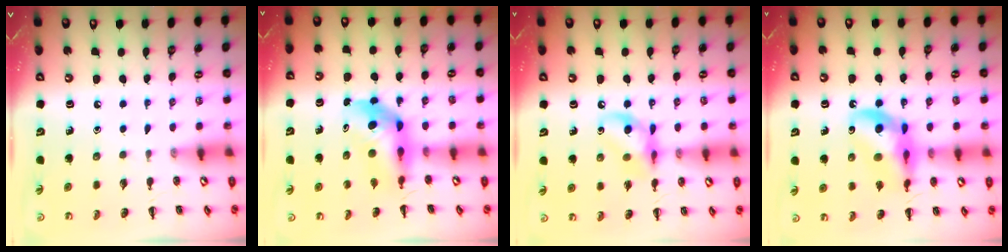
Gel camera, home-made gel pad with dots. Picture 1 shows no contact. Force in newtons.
{"total": 6.3, "press": 6.0, "slide": 1.6}
{"total": 12.2, "press": 12.0, "slide": 2.0}
{"total": 15.5, "press": 15.1, "slide": 3.7}